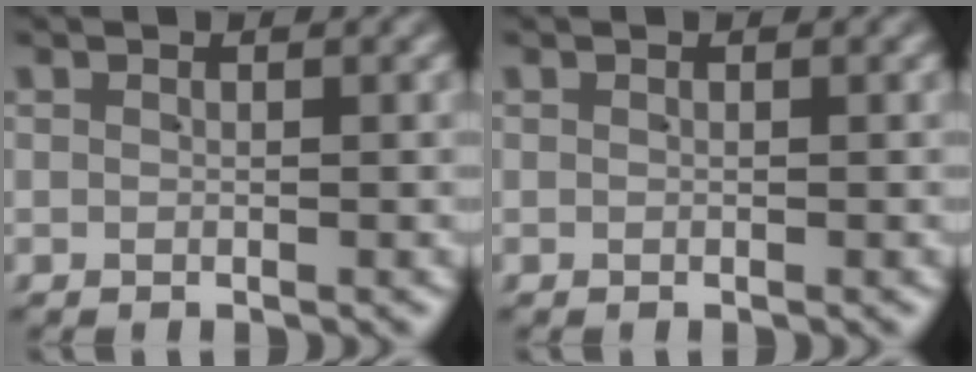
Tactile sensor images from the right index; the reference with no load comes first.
{"total": 0.0}